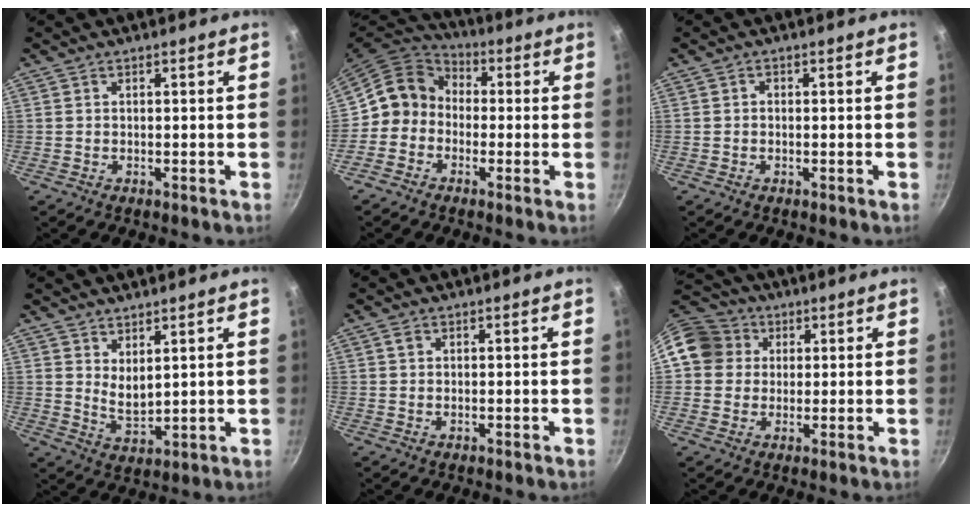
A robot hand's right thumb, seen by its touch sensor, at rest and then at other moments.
{"total": 9.0, "force": [-1.0, 8.1, 3.9], "torque": [-0.037, 0.034, -0.044]}
{"total": 0.6, "force": [-0.2, 0.5, 0.2], "torque": [-0.004, 0.004, -0.002]}
{"total": 4.9, "force": [2.8, 2.0, 3.4], "torque": [-0.051, -0.030, 0.056]}
{"total": 1.0, "force": [0.1, 0.8, 0.6], "torque": [-0.011, 0.003, 0.001]}
{"total": 10.6, "force": [2.4, 9.6, 3.9], "torque": [-0.051, 0.022, 0.028]}